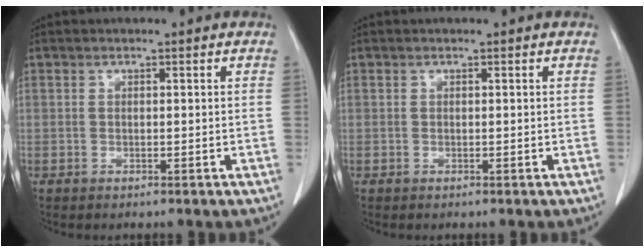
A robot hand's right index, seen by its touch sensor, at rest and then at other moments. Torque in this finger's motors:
{"motor_torque": [0.00, 0.00, 0.00, 0.00]}